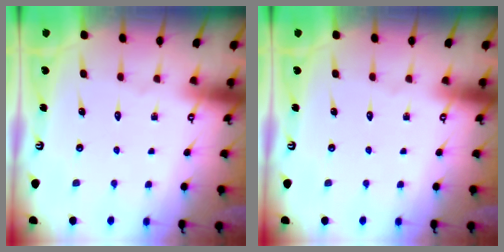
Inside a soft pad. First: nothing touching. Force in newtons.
{"total": 0.0}